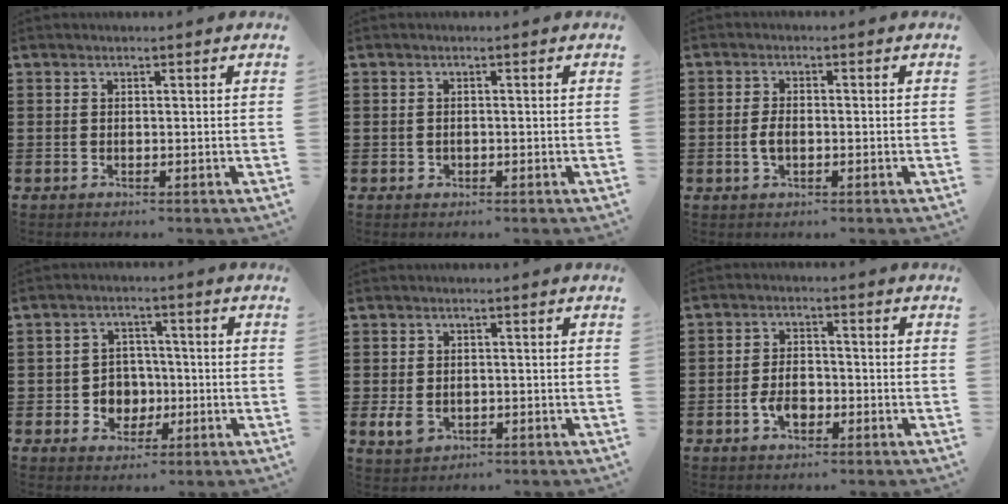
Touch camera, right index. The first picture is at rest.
{"total": 0.7, "force": [-0.1, 0.7, 0.2], "torque": [-0.007, 0.003, -0.003]}
{"total": 2.6, "force": [-0.4, 1.3, 2.2], "torque": [-0.057, -0.005, -0.012]}
{"total": 4.8, "force": [-1.0, 4.4, 1.5], "torque": [-0.034, 0.007, -0.022]}
{"total": 3.0, "force": [-0.8, 2.1, 2.1], "torque": [-0.062, -0.007, -0.020]}
{"total": 4.5, "force": [-1.7, 2.7, 3.2], "torque": [-0.071, 0.001, -0.033]}